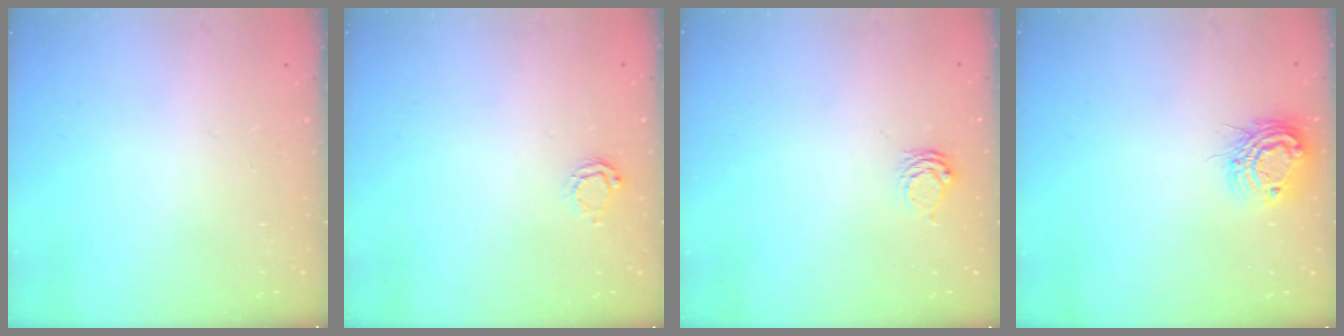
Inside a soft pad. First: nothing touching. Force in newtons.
{"total": 4.9, "press": 4.9, "slide": 0.3}
{"total": 3.9, "press": 3.8, "slide": 0.4}
{"total": 10.4, "press": 10.3, "slide": 0.9}